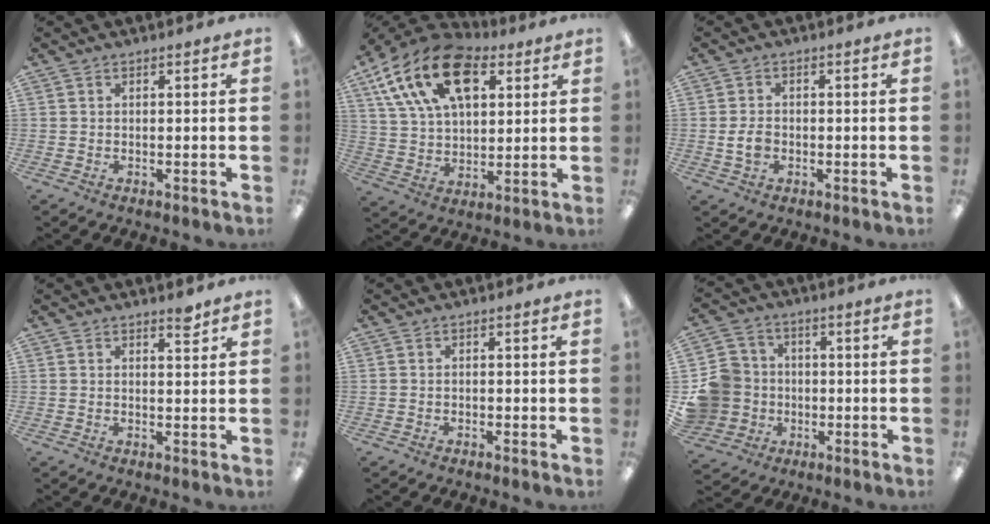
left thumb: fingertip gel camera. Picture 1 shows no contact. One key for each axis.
{"total": 20.6, "fx": 9.9, "fy": 12.0, "fz": 13.6, "tx": -0.247, "ty": -0.031, "tz": 0.174}
{"total": 4.0, "fx": -0.7, "fy": 2.6, "fz": 2.9, "tx": -0.066, "ty": 0.003, "tz": -0.015}
{"total": 2.5, "fx": 1.9, "fy": 0.4, "fz": 1.6, "tx": -0.019, "ty": -0.007, "tz": 0.030}
{"total": 0.7, "fx": -0.5, "fy": 0.2, "fz": 0.4, "tx": -0.008, "ty": 0.002, "tz": -0.012}
{"total": 11.7, "fx": -2.1, "fy": 11.1, "fz": 3.0, "tx": -0.080, "ty": 0.032, "tz": -0.028}